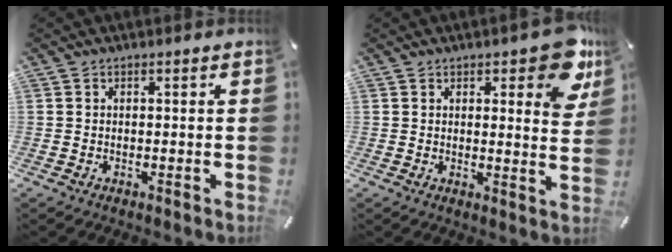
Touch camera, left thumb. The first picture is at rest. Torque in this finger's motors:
{"motor_torque": [0.20, 0.21, 0.26, 0.09, 0.03]}